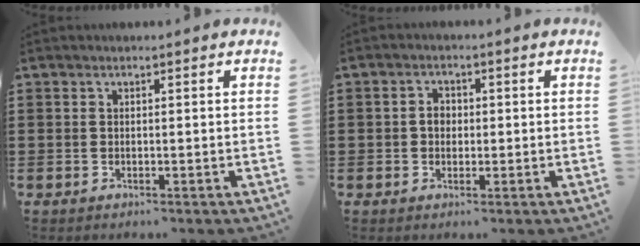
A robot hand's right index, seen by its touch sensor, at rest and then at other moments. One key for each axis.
{"total": 2.3, "fx": -0.1, "fy": 1.8, "fz": 1.4, "tx": -0.029, "ty": 0.008, "tz": -0.004}